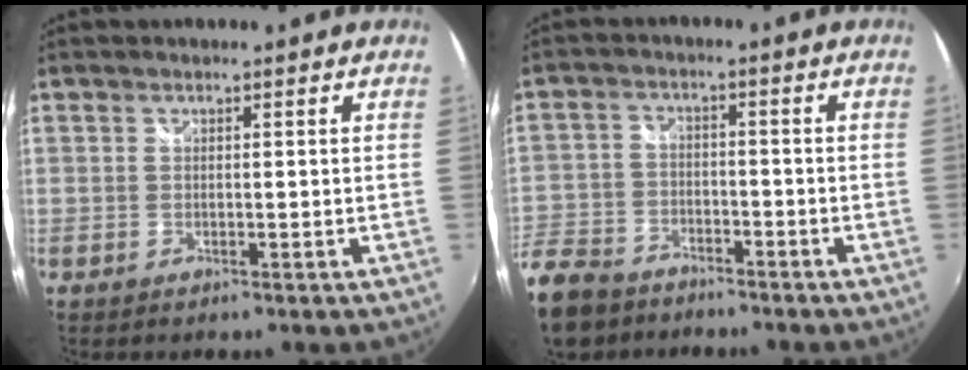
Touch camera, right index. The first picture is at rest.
{"total": 14.1, "force": [-9.7, 8.8, 5.3], "torque": [-0.162, -0.006, -0.180]}